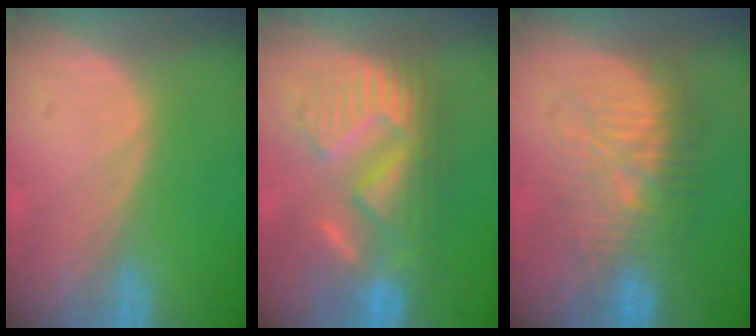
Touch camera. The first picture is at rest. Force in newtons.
{"total": 9.6, "press": 9.6, "slide": 0.3}
{"total": 9.6, "press": 9.5, "slide": 1.0}